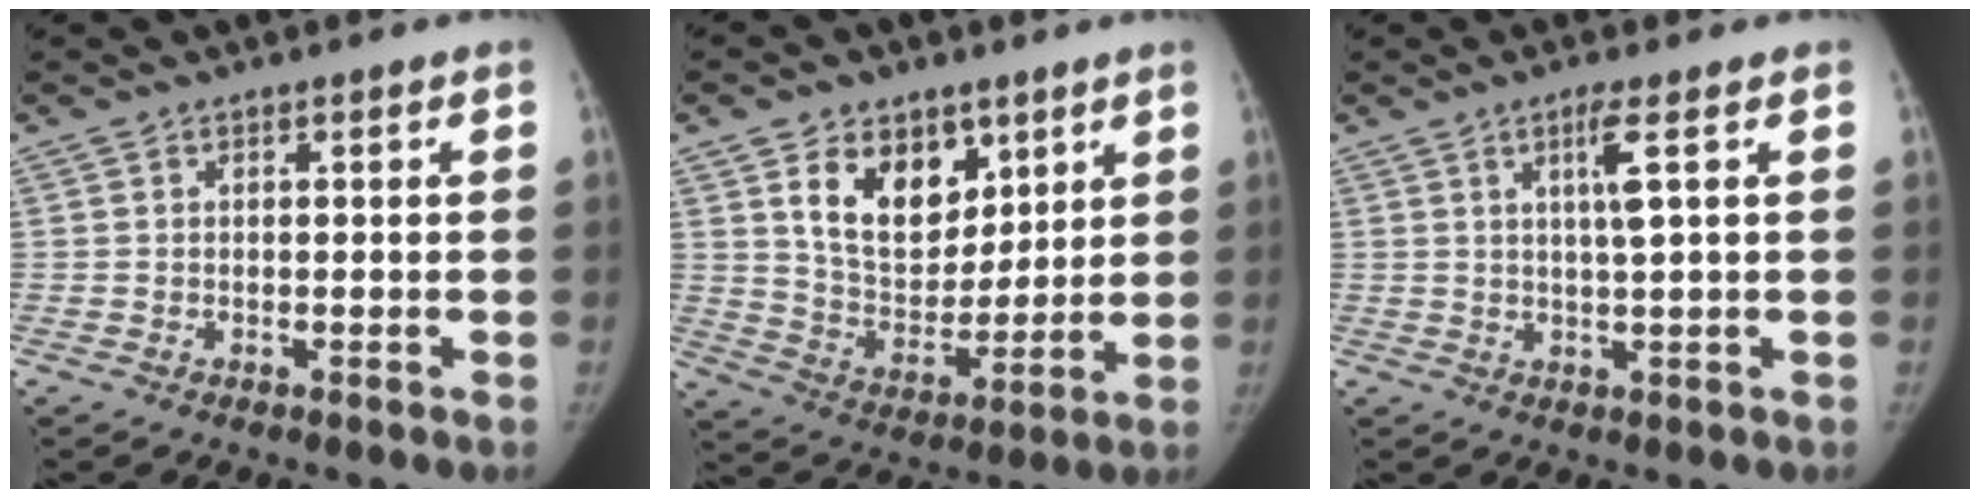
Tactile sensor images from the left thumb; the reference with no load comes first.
{"total": 14.3, "force": [6.9, 9.4, 8.3], "torque": [-0.095, -0.046, 0.133]}
{"total": 4.2, "force": [1.4, -0.1, 3.9], "torque": [-0.079, -0.004, 0.028]}